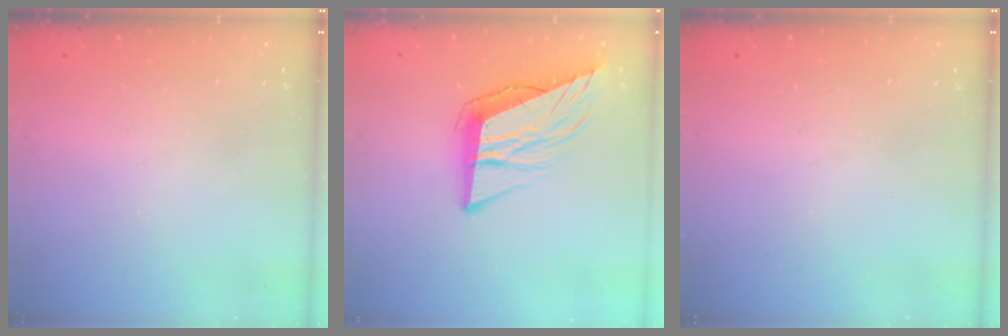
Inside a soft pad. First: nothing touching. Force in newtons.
{"total": 12.7, "press": 12.2, "slide": 3.4}
{"total": 0.0}